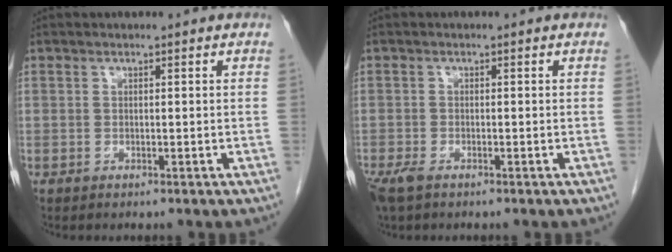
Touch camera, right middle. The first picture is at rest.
{"total": 3.2, "force": [-2.2, 1.2, 2.0], "torque": [-0.049, -0.010, -0.037]}